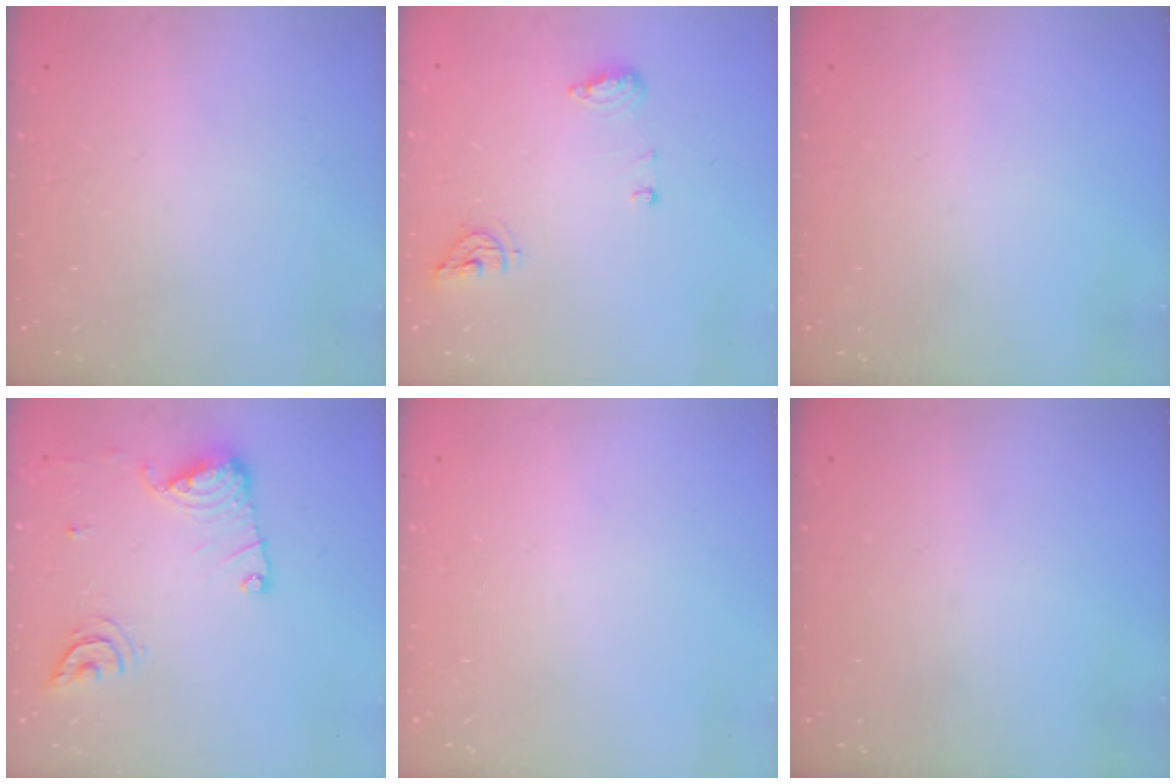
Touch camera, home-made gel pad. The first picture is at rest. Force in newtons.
{"total": 7.9, "press": 7.8, "slide": 1.5}
{"total": 0.0}
{"total": 12.2, "press": 12.2, "slide": 1.2}
{"total": 0.0}
{"total": 0.0}